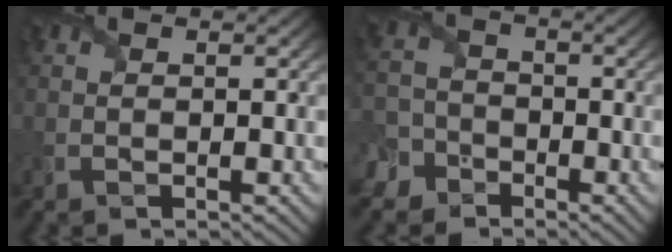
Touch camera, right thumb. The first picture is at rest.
{"total": 5.8, "force": [-3.7, 4.2, 1.3], "torque": [-0.018, -0.012, -0.086]}